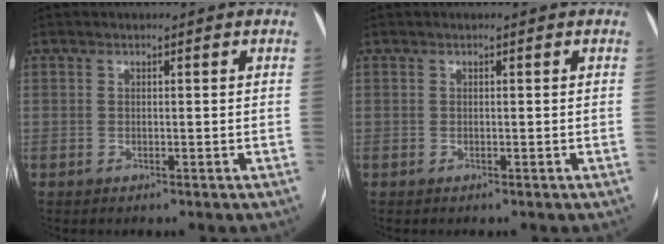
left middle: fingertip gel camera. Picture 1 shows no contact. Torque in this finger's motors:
{"motor_torque": [-0.01, 0.01, 0.00, 0.00]}